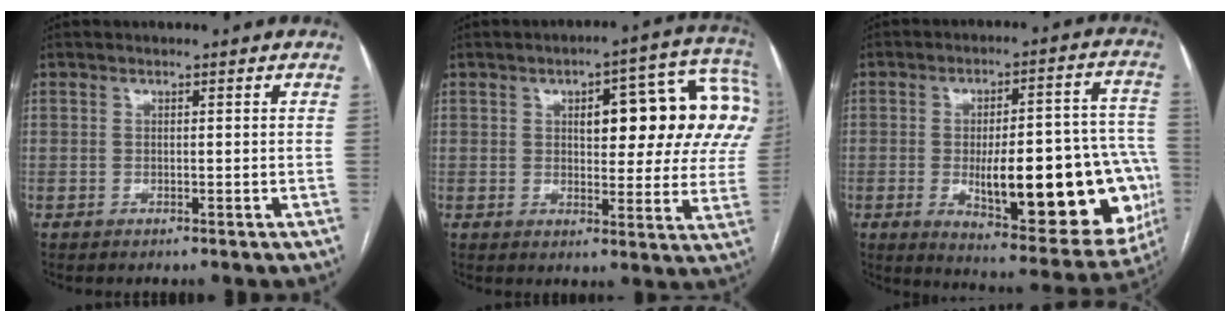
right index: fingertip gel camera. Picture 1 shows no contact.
{"total": 18.3, "force": [5.0, 6.2, 16.5], "torque": [-0.191, 0.042, 0.062]}
{"total": 25.9, "force": [-5.5, 7.7, 24.1], "torque": [-0.252, 0.016, -0.047]}